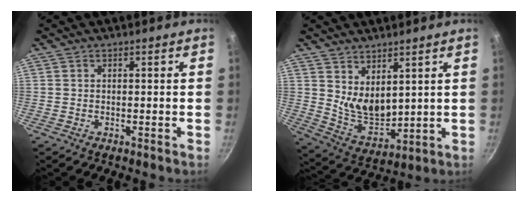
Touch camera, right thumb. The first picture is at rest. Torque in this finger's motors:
{"motor_torque": [0.63, 0.77, 0.25, -0.14, 0.14]}